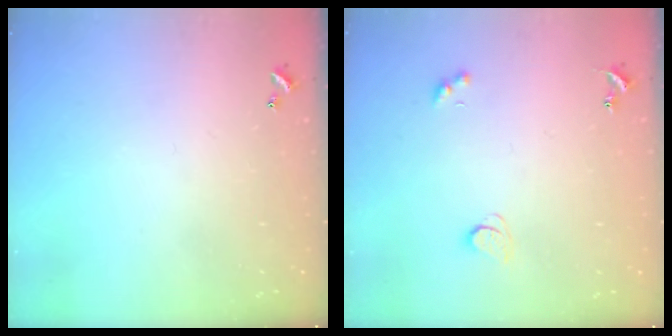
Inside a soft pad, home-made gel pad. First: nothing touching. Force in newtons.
{"total": 1.8, "press": 1.7, "slide": 0.4}